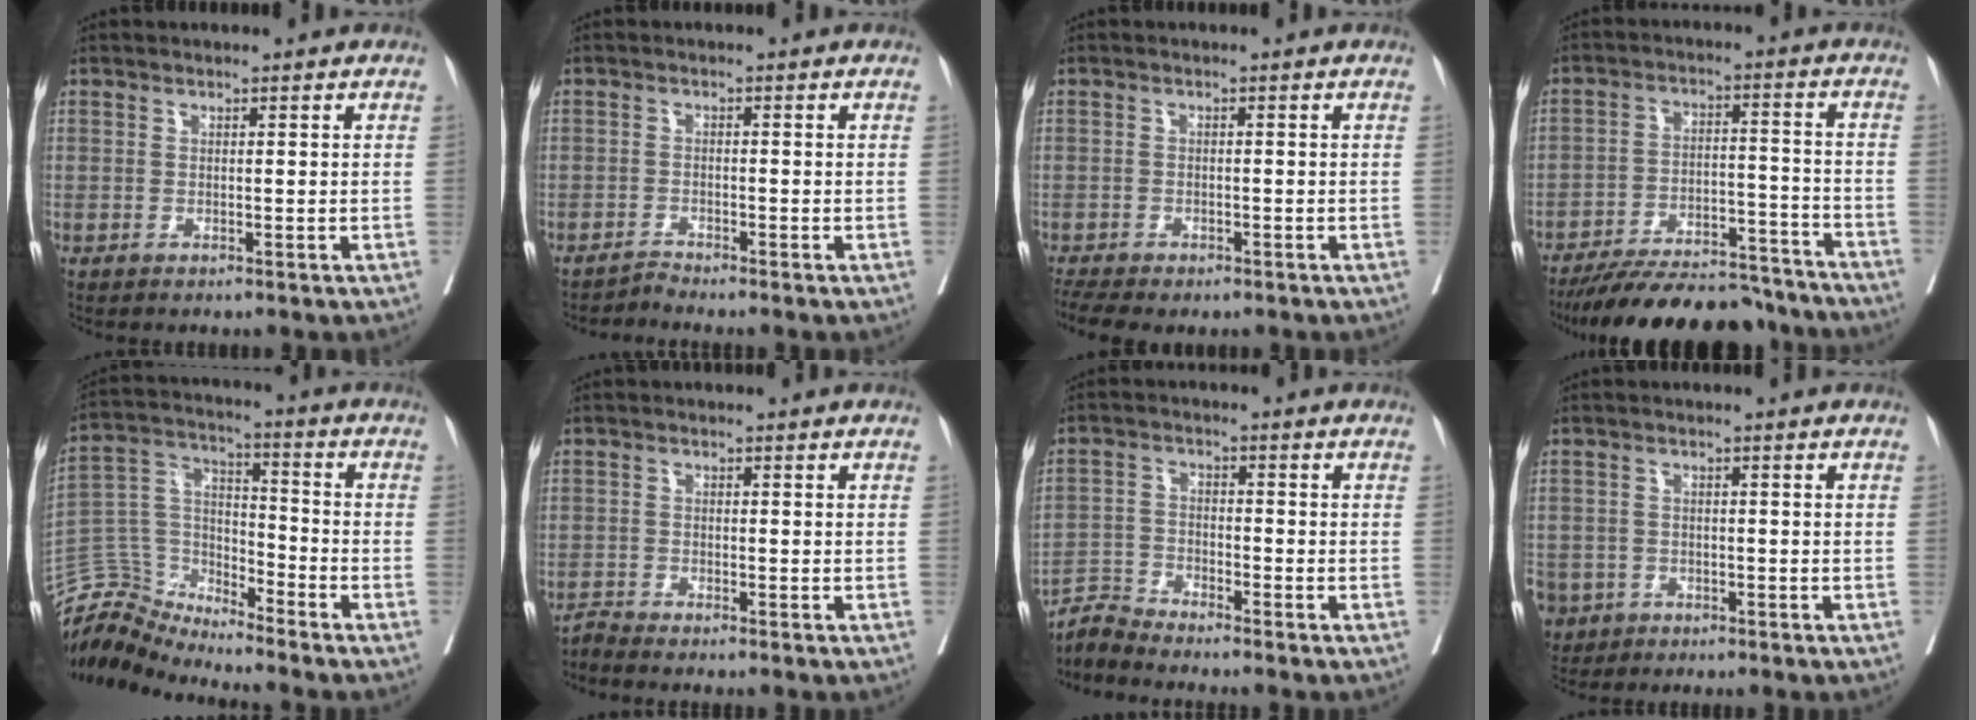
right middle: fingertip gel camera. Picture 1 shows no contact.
{"total": 1.6, "force": [-1.4, -0.6, -0.4], "torque": [0.011, -0.008, -0.028]}
{"total": 5.6, "force": [-4.3, 2.1, 2.8], "torque": [-0.046, -0.005, -0.066]}
{"total": 18.8, "force": [-17.1, 4.8, 6.1], "torque": [-0.096, 0.011, -0.248]}
{"total": 8.8, "force": [-8.7, 0.9, -1.3], "torque": [0.020, 0.065, -0.171]}
{"total": 1.7, "force": [-1.6, -0.6, -0.2], "torque": [0.006, -0.008, -0.035]}
{"total": 4.3, "force": [-4.2, -0.8, -0.8], "torque": [0.011, -0.010, -0.083]}
{"total": 6.8, "force": [-3.6, 5.5, 1.5], "torque": [-0.044, 0.003, -0.059]}